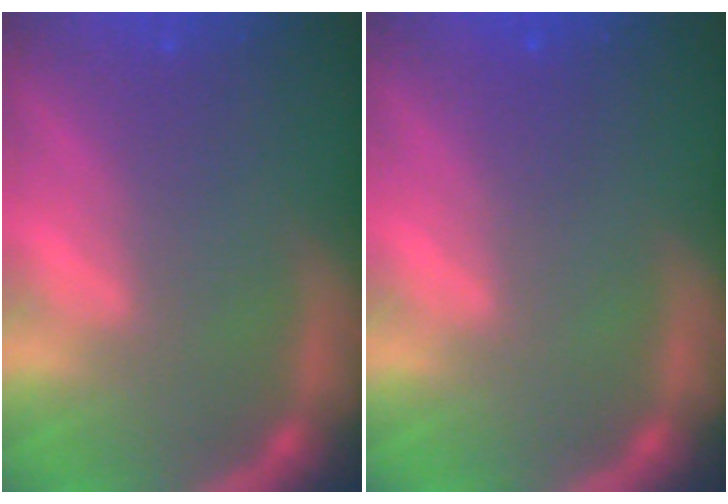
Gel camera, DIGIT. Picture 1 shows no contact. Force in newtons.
{"total": 1.0}